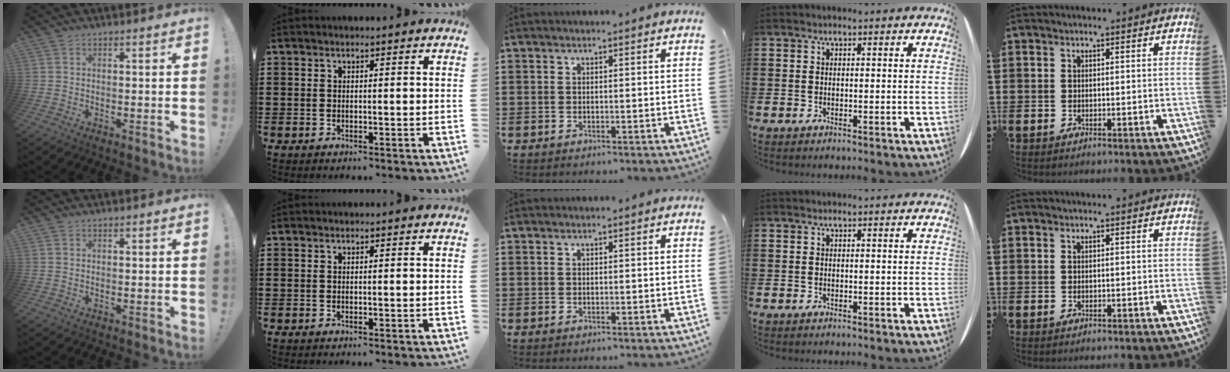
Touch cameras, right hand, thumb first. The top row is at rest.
{}